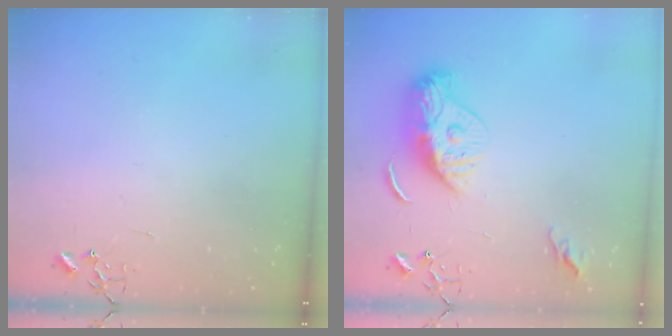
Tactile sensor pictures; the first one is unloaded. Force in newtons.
{"total": 11.6, "press": 11.6, "slide": 0.9}